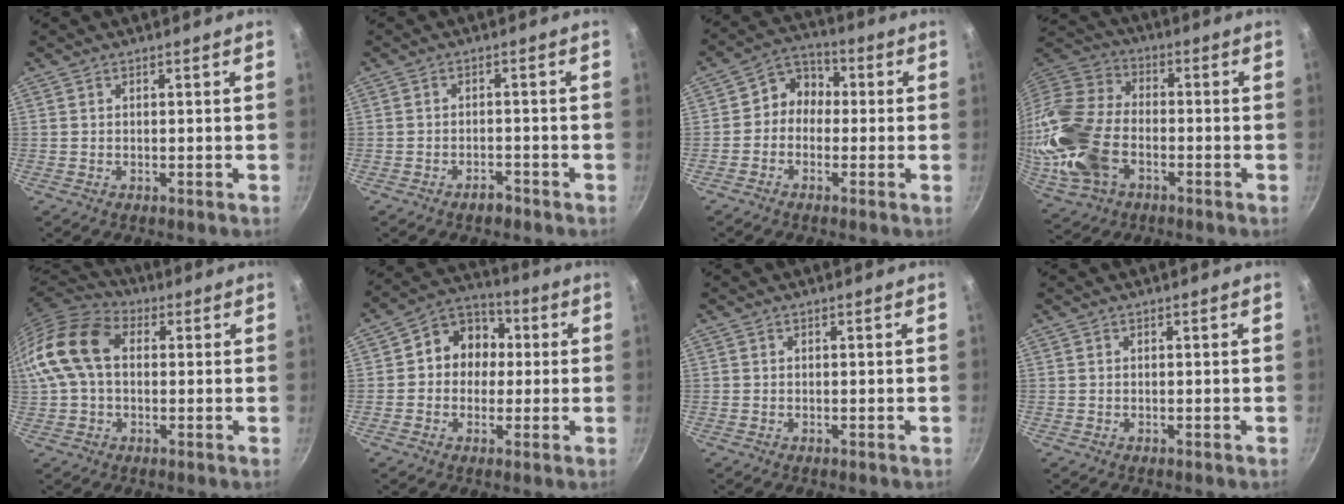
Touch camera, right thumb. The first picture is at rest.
{"total": 2.3, "force": [-1.9, 1.0, 0.9], "torque": [-0.007, 0.021, -0.023]}
{"total": 6.5, "force": [-0.4, 5.6, 3.3], "torque": [-0.017, 0.025, -0.029]}
{"total": 20.3, "force": [-5.1, 13.5, 14.3], "torque": [-0.306, 0.030, -0.104]}
{"total": 14.0, "force": [1.8, 9.5, 10.1], "torque": [-0.180, 0.027, 0.015]}
{"total": 10.3, "force": [0.7, 8.9, 5.0], "torque": [-0.030, 0.024, -0.010]}
{"total": 0.0}
{"total": 0.0}